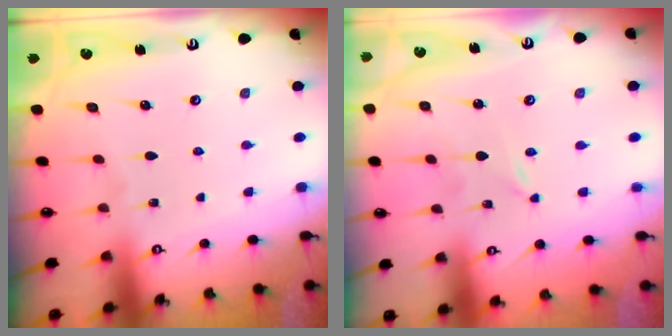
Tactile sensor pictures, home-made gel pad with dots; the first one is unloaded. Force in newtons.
{"total": 0.0}